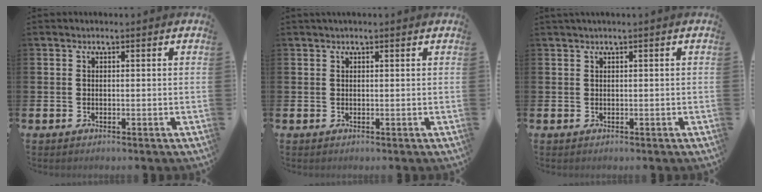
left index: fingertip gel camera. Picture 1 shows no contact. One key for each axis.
{"total": 0.5, "fx": 0.5, "fy": 0.0, "fz": 0.2, "tx": -0.001, "ty": -0.001, "tz": 0.008}
{"total": 0.5, "fx": 0.2, "fy": -0.1, "fz": 0.5, "tx": -0.011, "ty": 0.003, "tz": 0.004}